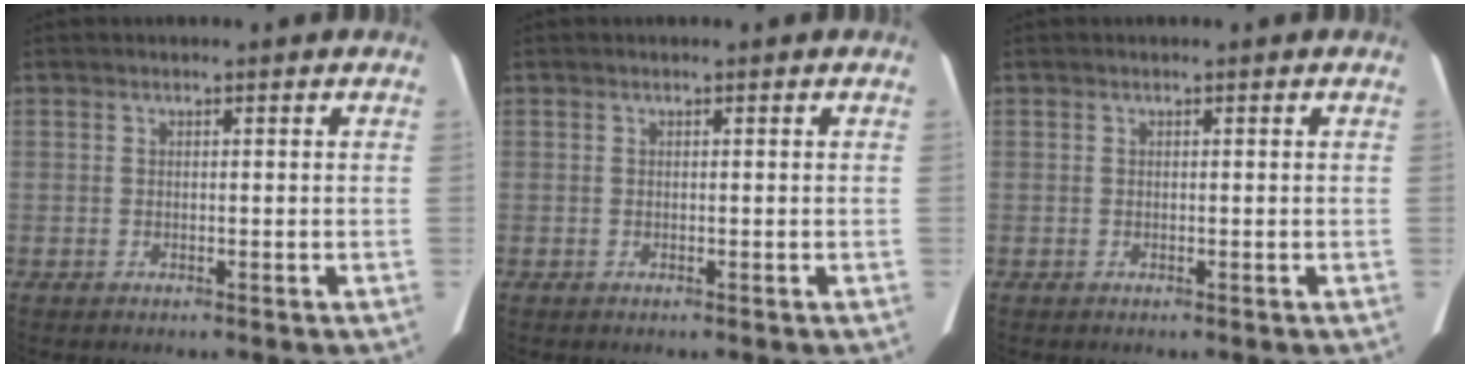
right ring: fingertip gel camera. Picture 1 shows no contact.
{"total": 0.0}
{"total": 0.0}